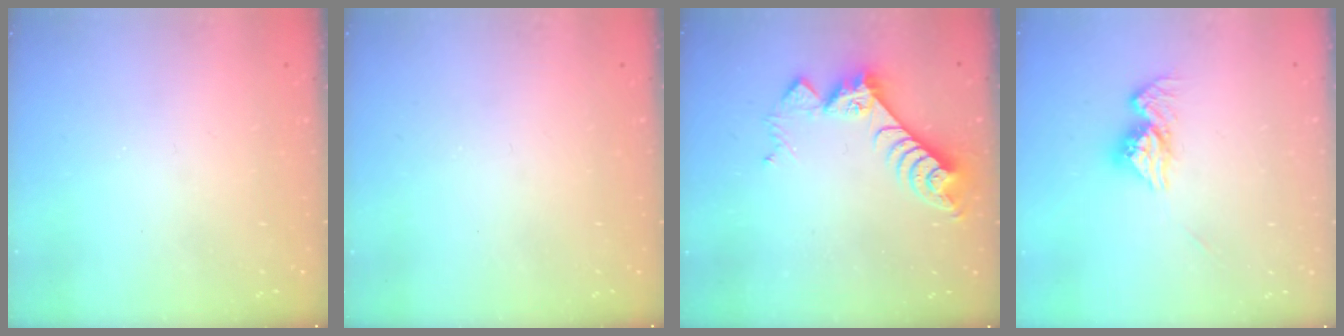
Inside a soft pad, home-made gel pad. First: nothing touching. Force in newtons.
{"total": 0.0}
{"total": 9.7, "press": 9.7, "slide": 0.6}
{"total": 10.5, "press": 10.5, "slide": 0.5}